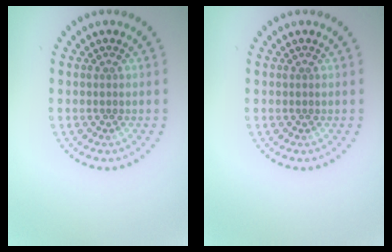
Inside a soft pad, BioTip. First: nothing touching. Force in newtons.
{"total": 0.0}